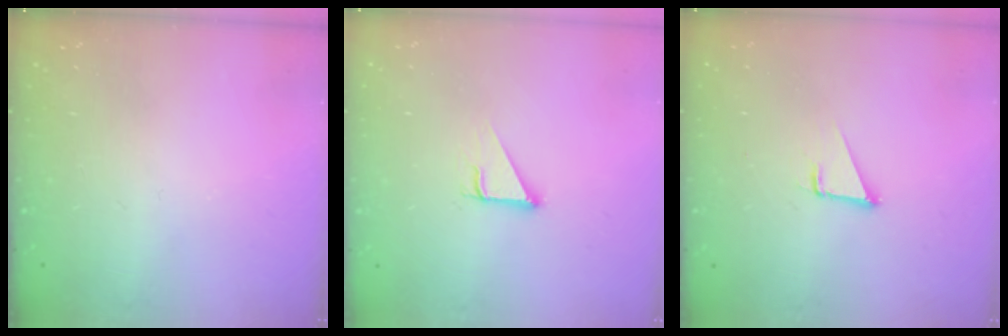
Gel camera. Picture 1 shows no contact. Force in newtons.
{"total": 2.7, "press": 2.7, "slide": 0.3}
{"total": 1.9, "press": 1.9, "slide": 0.1}